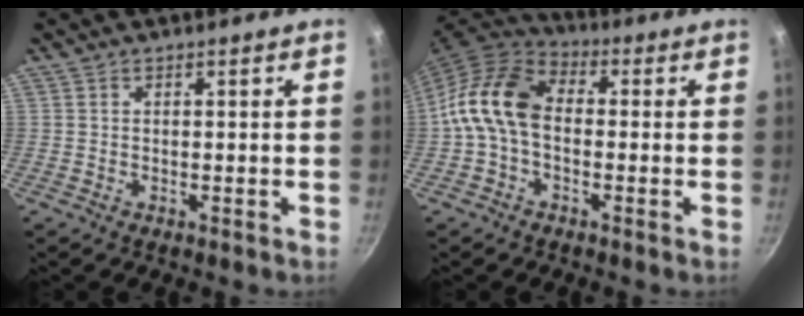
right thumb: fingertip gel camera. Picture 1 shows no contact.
{"total": 12.0, "force": [-0.8, 8.2, 8.8], "torque": [-0.148, 0.035, -0.038]}